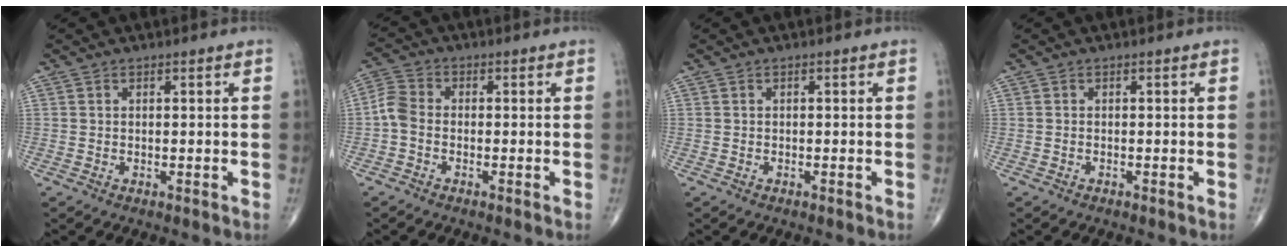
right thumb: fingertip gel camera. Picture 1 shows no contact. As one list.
[{"total": 4.1, "force": [-1.0, 2.9, 2.8], "torque": [-0.061, 0.011, -0.033]}, {"total": 0.0}, {"total": 0.0}]